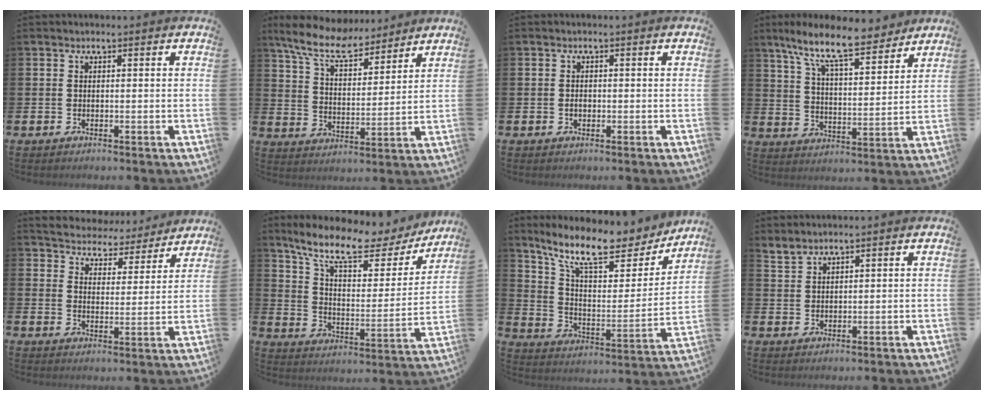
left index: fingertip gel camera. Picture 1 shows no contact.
{"total": 9.2, "force": [8.1, 2.4, 3.5], "torque": [-0.099, -0.040, 0.146]}
{"total": 0.9, "force": [-0.4, 0.7, 0.4], "torque": [-0.009, 0.004, -0.008]}
{"total": 10.9, "force": [9.2, 2.2, 5.3], "torque": [-0.120, -0.052, 0.158]}
{"total": 5.1, "force": [4.9, 1.3, -0.2], "torque": [-0.024, -0.046, 0.083]}
{"total": 11.2, "force": [9.2, 3.3, 5.5], "torque": [-0.130, -0.056, 0.155]}
{"total": 11.8, "force": [9.9, 3.3, 5.5], "torque": [-0.133, -0.059, 0.169]}
{"total": 2.4, "force": [2.4, 0.1, 0.0], "torque": [0.002, -0.011, 0.044]}